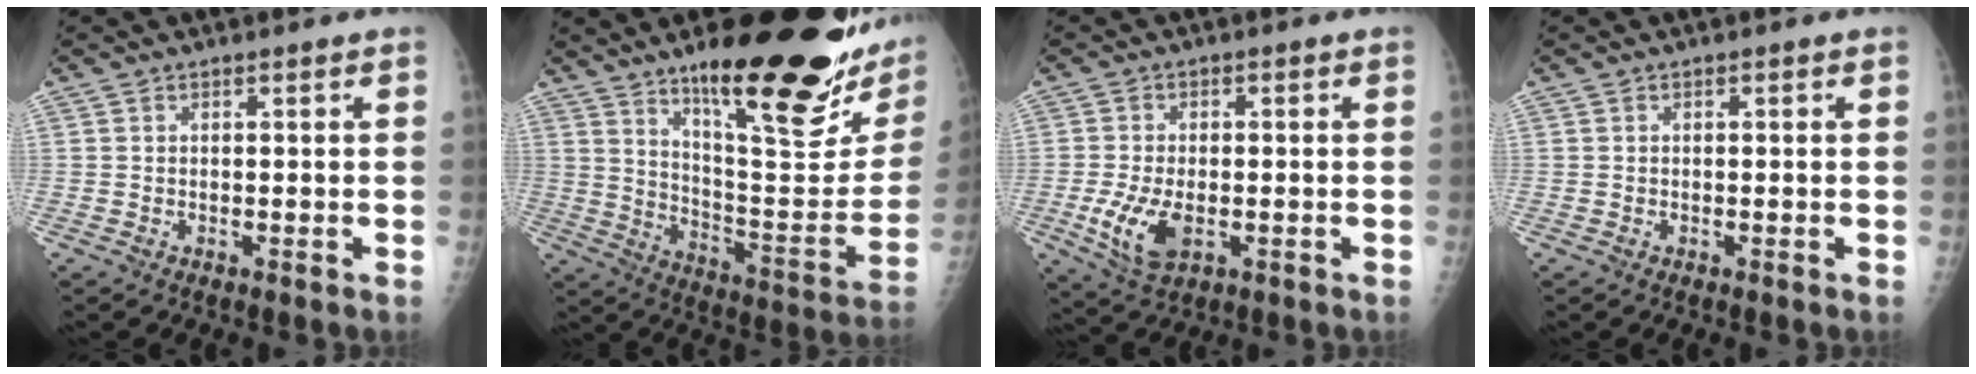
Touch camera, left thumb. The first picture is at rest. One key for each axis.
{"total": 28.6, "fx": 17.7, "fy": 6.9, "fz": 21.4, "tx": -0.272, "ty": -0.088, "tz": 0.277}
{"total": 8.4, "fx": -2.3, "fy": 4.6, "fz": 6.7, "tx": -0.133, "ty": -0.003, "tz": -0.035}
{"total": 0.0}